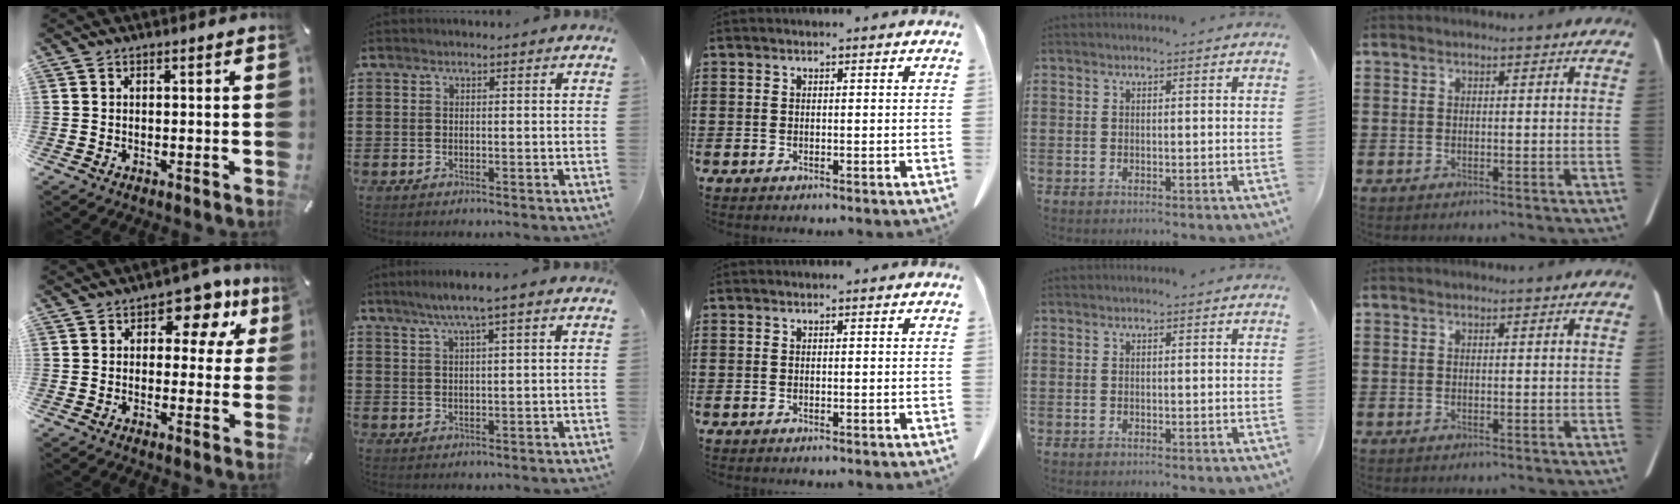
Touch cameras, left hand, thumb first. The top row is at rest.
{"thumb": {"total": 10.2, "force": [4.8, 6.4, 6.4], "torque": [-0.069, -0.021, 0.076]}, "index": {"total": 4.0, "force": [2.3, -0.1, 3.3], "torque": [-0.067, 0.004, 0.039]}}